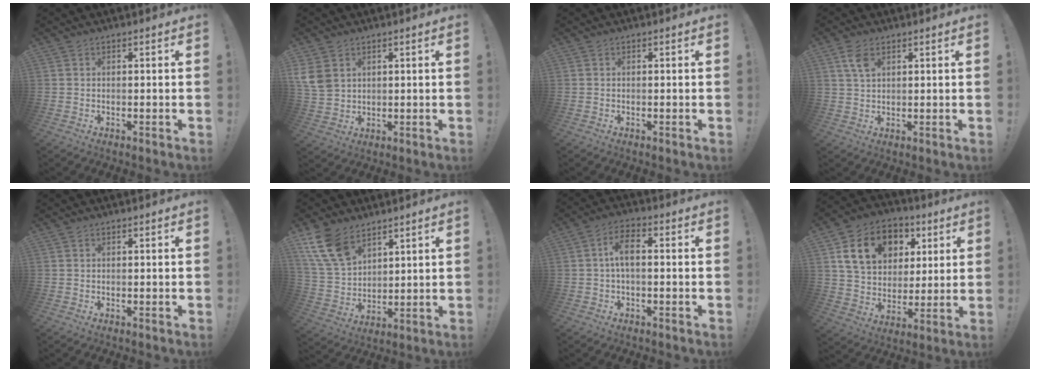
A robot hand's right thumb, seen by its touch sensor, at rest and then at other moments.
{"total": 6.9, "force": [3.0, 5.0, 3.6], "torque": [-0.071, -0.007, 0.061]}
{"total": 0.0}
{"total": 5.2, "force": [2.5, 2.8, 3.5], "torque": [-0.064, -0.004, 0.047]}
{"total": 0.0}
{"total": 13.6, "force": [8.8, 7.9, 6.8], "torque": [-0.148, -0.041, 0.173]}
{"total": 6.1, "force": [0.2, 2.6, 5.5], "torque": [-0.113, 0.011, 0.004]}
{"total": 17.0, "force": [6.8, 12.8, 8.9], "torque": [-0.135, -0.018, 0.133]}